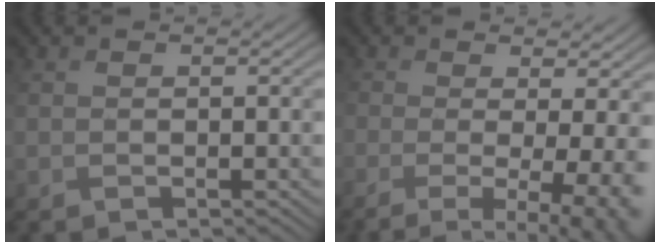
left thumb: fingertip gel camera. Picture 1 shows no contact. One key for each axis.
{"total": 12.1, "fx": -3.2, "fy": 5.2, "fz": 10.4, "tx": -0.155, "ty": -0.027, "tz": -0.008}